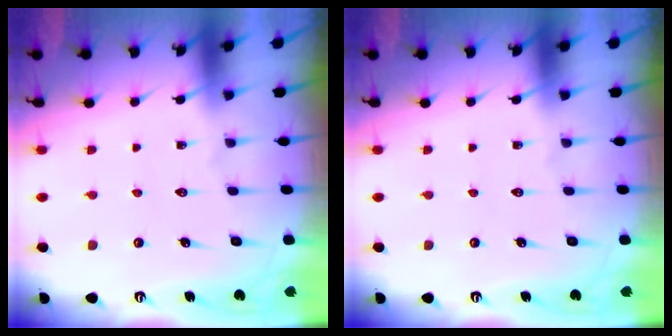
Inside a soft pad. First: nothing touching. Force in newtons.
{"total": 0.0}